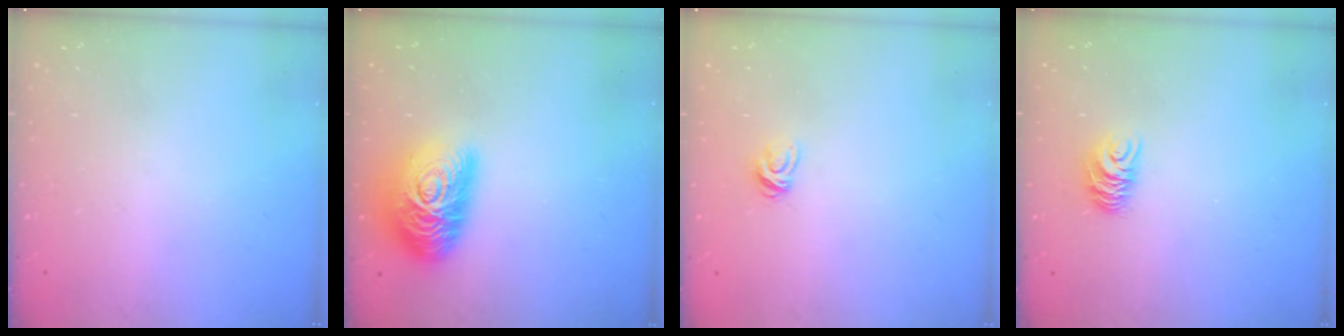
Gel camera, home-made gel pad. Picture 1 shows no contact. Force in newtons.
{"total": 18.2, "press": 18.1, "slide": 1.1}
{"total": 4.9, "press": 4.8, "slide": 0.4}
{"total": 7.3, "press": 7.3, "slide": 0.4}